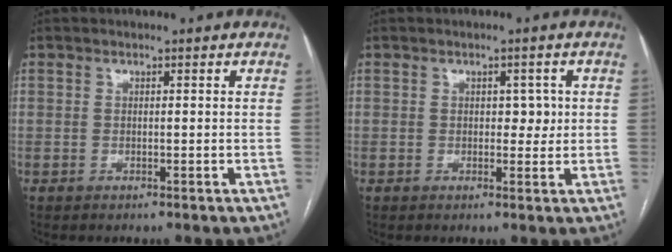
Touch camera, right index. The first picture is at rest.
{"total": 2.6, "force": [0.4, 1.6, 2.1], "torque": [-0.021, 0.003, 0.005]}